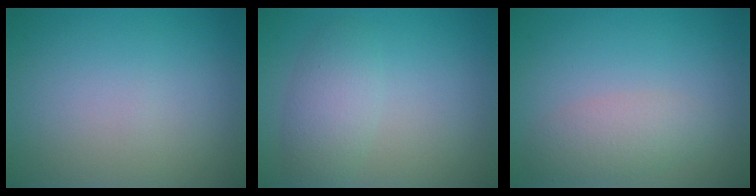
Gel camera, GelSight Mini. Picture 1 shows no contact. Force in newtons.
{"total": 2.9, "press": 2.9, "slide": 0.0}
{"total": 2.7, "press": 2.7, "slide": 0.1}